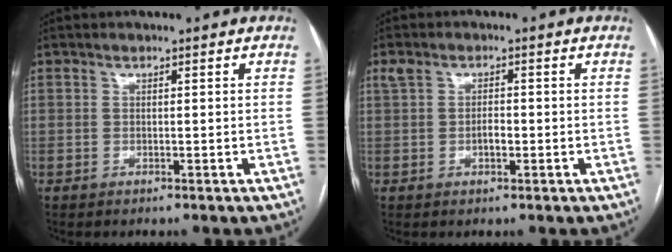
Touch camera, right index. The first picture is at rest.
{"total": 2.9, "force": [0.0, 1.6, 2.5], "torque": [-0.053, 0.012, 0.003]}